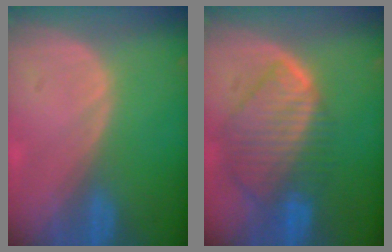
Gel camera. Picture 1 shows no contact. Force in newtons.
{"total": 10.0, "press": 8.7, "slide": 4.9}